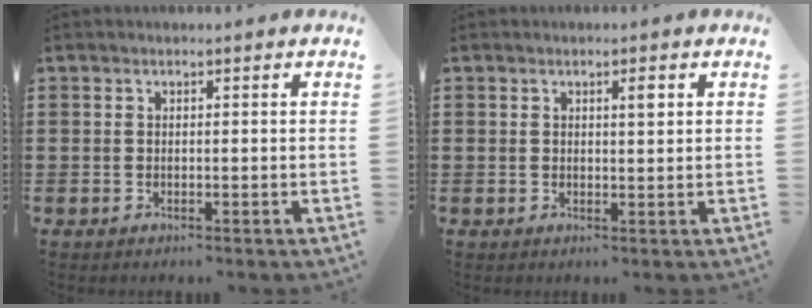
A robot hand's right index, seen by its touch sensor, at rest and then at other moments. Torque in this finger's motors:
{"motor_torque": [0.07, 0.16, 0.06, 0.00]}